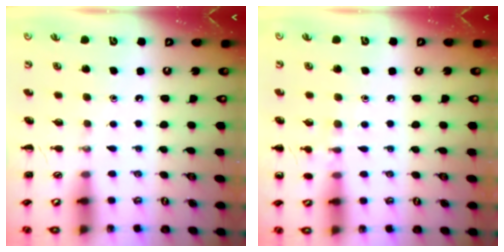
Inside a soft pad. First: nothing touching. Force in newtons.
{"total": 6.3, "press": 5.9, "slide": 2.0}